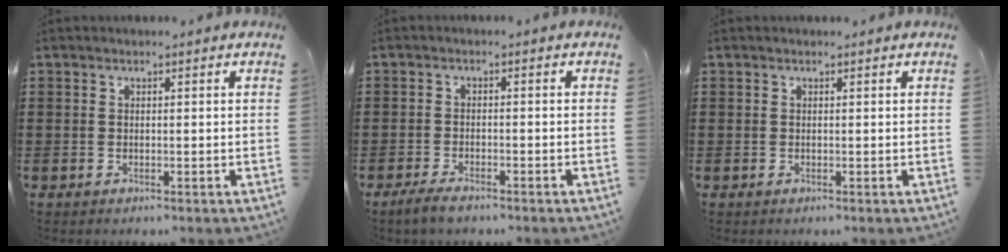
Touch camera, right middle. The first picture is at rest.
{"total": 2.2, "force": [-1.7, 0.6, 1.3], "torque": [-0.038, -0.002, -0.036]}
{"total": 0.0}